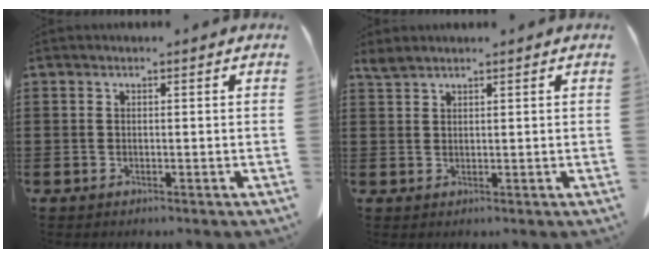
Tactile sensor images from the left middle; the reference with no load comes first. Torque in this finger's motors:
{"motor_torque": [-0.11, -0.03, 0.00, 0.01]}